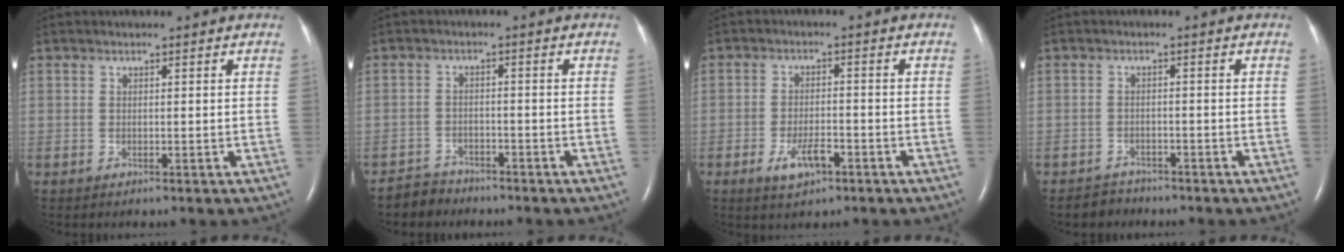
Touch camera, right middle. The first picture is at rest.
{"total": 3.3, "force": [-2.9, 1.4, -0.7], "torque": [0.009, 0.000, -0.055]}
{"total": 4.8, "force": [-2.6, 1.9, 3.6], "torque": [-0.071, -0.001, -0.039]}
{"total": 2.5, "force": [-2.1, 1.1, -0.6], "torque": [0.005, 0.002, -0.036]}